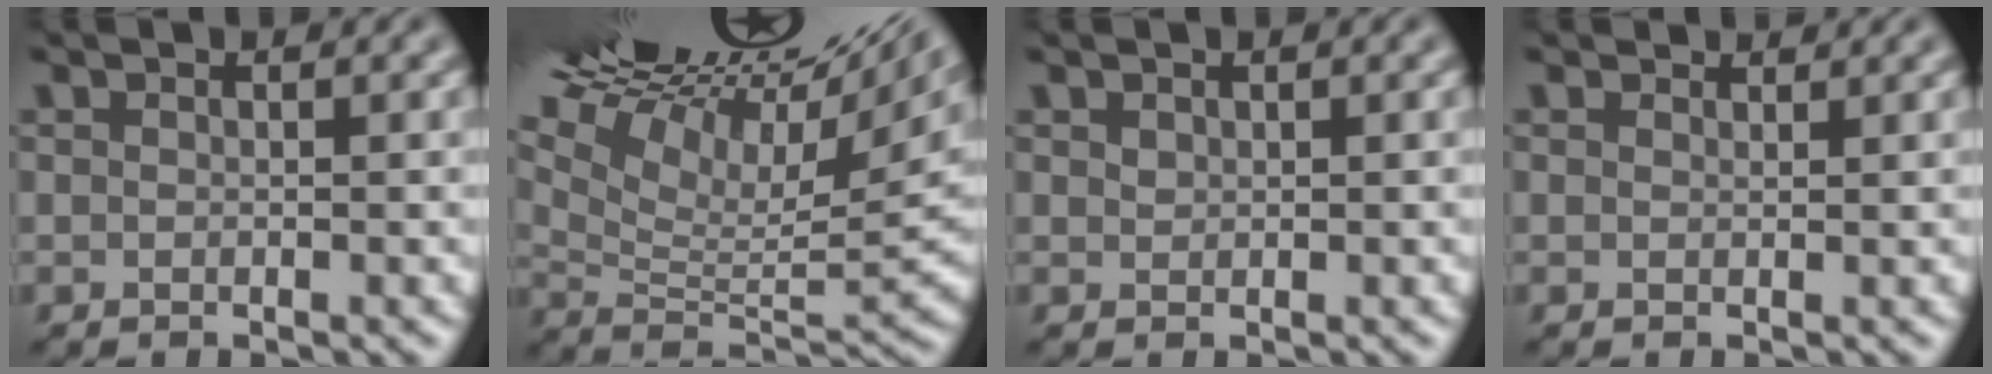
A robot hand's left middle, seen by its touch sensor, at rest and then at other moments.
{"total": 20.4, "force": [12.9, 6.9, 14.2], "torque": [-0.231, 0.071, 0.199]}
{"total": 0.6, "force": [0.4, 0.4, 0.2], "torque": [-0.004, -0.001, 0.011]}
{"total": 1.4, "force": [1.3, 0.3, 0.3], "torque": [-0.010, -0.003, 0.014]}